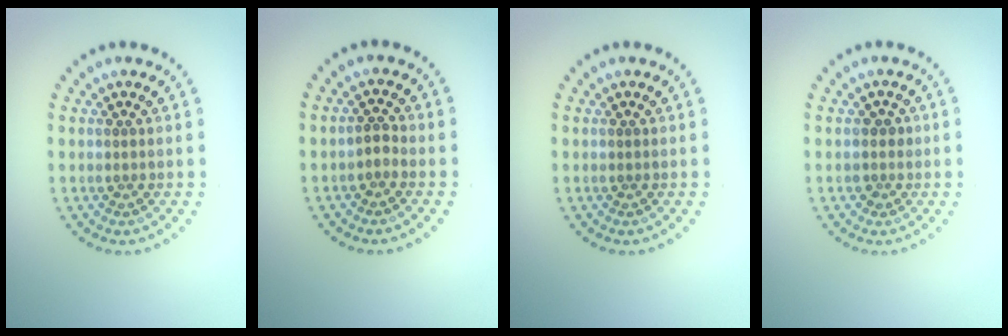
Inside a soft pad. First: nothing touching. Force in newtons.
{"total": 0.8, "press": 0.7, "slide": 0.4}
{"total": 0.0}
{"total": 1.2, "press": 1.0, "slide": 0.6}